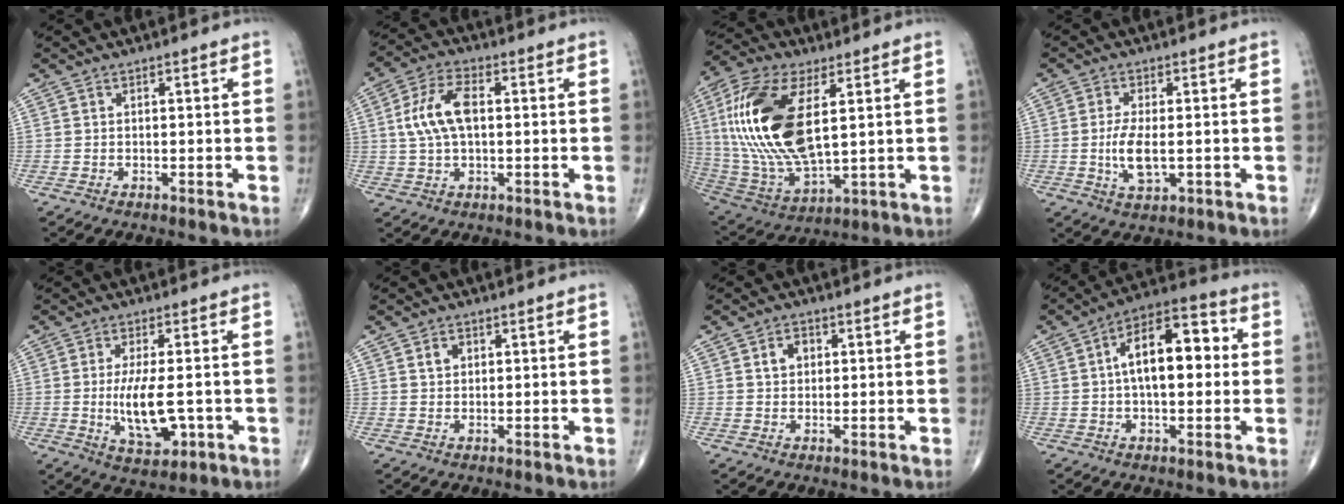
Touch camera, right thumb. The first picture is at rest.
{"total": 9.5, "force": [1.1, 4.9, 8.0], "torque": [-0.161, 0.015, 0.019]}
{"total": 23.5, "force": [4.5, 11.0, 20.3], "torque": [-0.428, -0.021, 0.086]}
{"total": 6.3, "force": [-0.8, 2.7, 5.6], "torque": [-0.111, -0.010, -0.012]}
{"total": 9.7, "force": [-1.4, 3.9, 8.8], "torque": [-0.150, -0.011, -0.014]}
{"total": 2.3, "force": [0.9, 1.8, 1.2], "torque": [-0.013, -0.002, 0.014]}
{"total": 3.4, "force": [1.0, 2.6, 1.9], "torque": [-0.020, 0.004, 0.016]}
{"total": 14.6, "force": [1.7, 7.4, 12.5], "torque": [-0.178, 0.032, 0.017]}